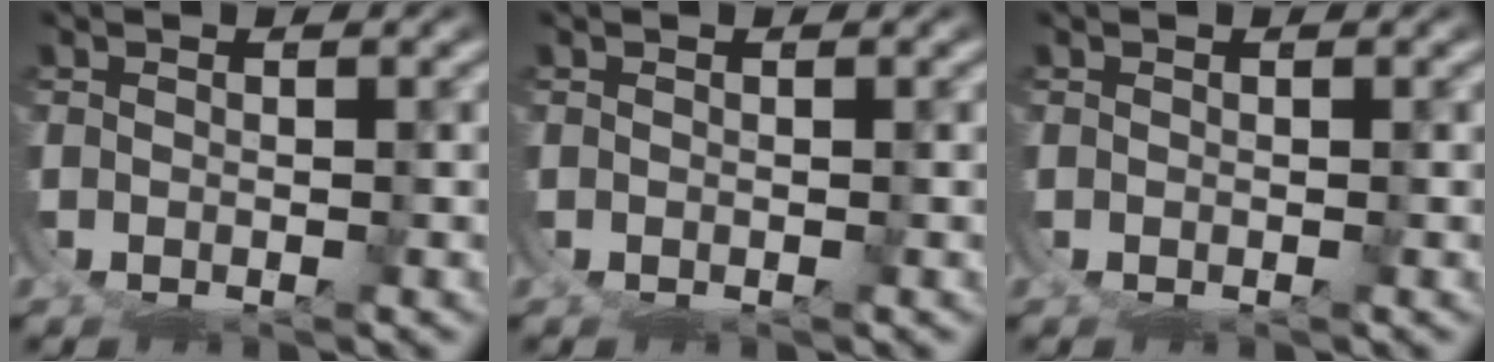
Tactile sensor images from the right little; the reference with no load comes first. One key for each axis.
{"total": 0.0}
{"total": 0.0}